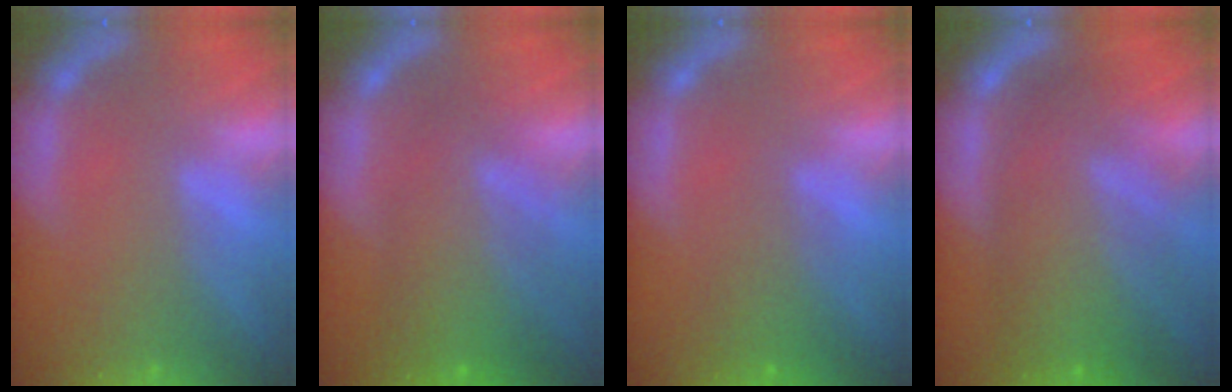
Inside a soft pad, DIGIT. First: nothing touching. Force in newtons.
{"total": 7.0}
{"total": 2.5}
{"total": 10.0}